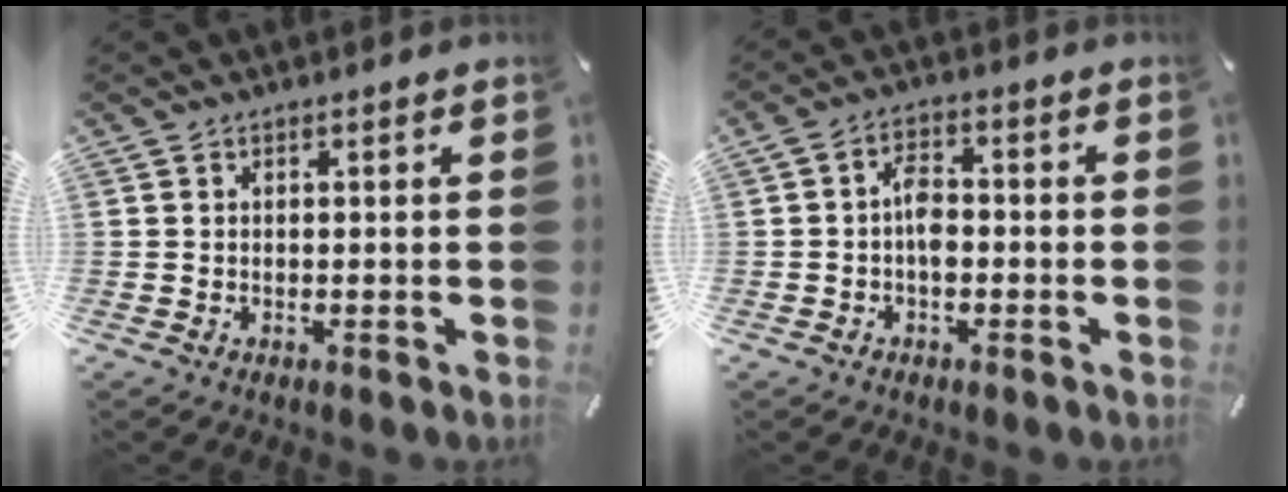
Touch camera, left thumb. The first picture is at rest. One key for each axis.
{"total": 5.0, "fx": -1.1, "fy": 2.9, "fz": 3.9, "tx": -0.077, "ty": 0.010, "tz": -0.020}